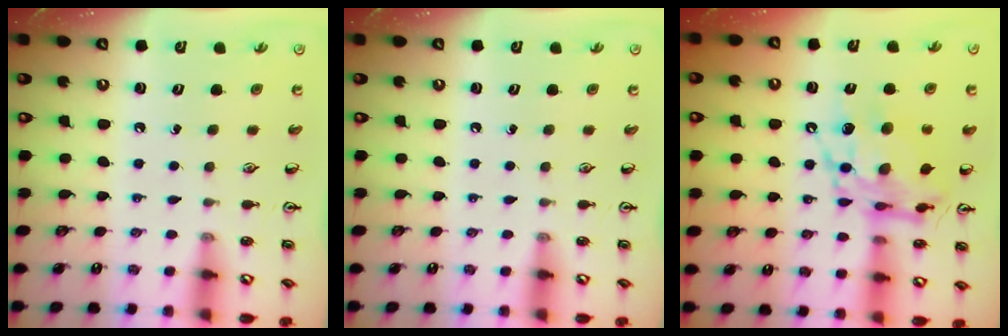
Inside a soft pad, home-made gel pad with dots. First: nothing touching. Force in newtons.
{"total": 0.0}
{"total": 13.4, "press": 13.3, "slide": 1.3}